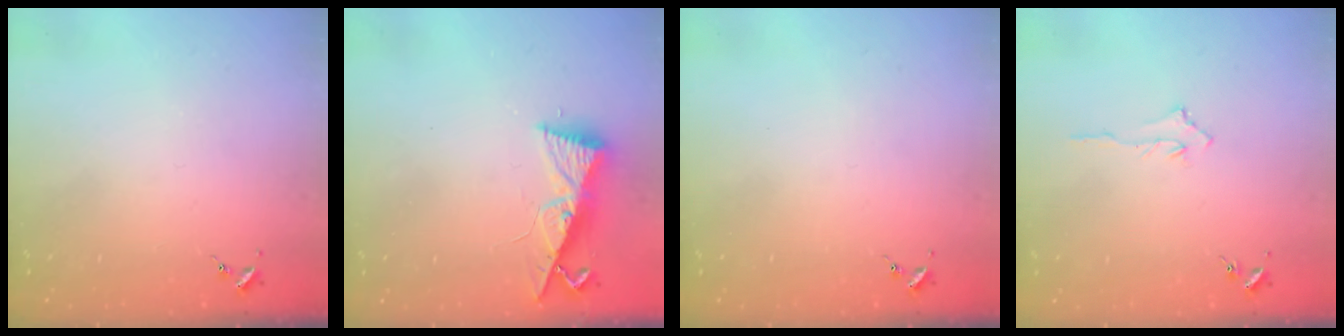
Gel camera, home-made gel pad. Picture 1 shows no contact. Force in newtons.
{"total": 8.5, "press": 8.5, "slide": 1.0}
{"total": 0.0}
{"total": 2.9, "press": 2.9, "slide": 0.4}